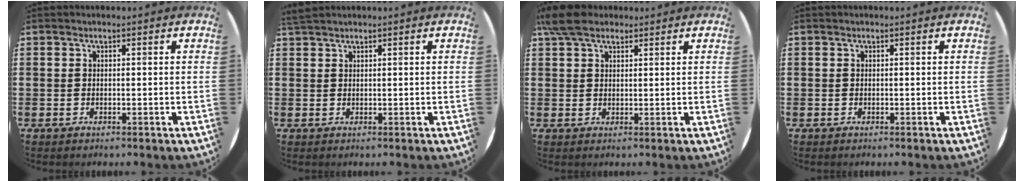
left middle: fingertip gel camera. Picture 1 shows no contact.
{"total": 1.1, "force": [1.1, 0.0, 0.2], "torque": [-0.005, 0.001, 0.021]}
{"total": 4.5, "force": [3.7, 1.8, 1.9], "torque": [-0.037, -0.003, 0.069]}
{"total": 0.0}